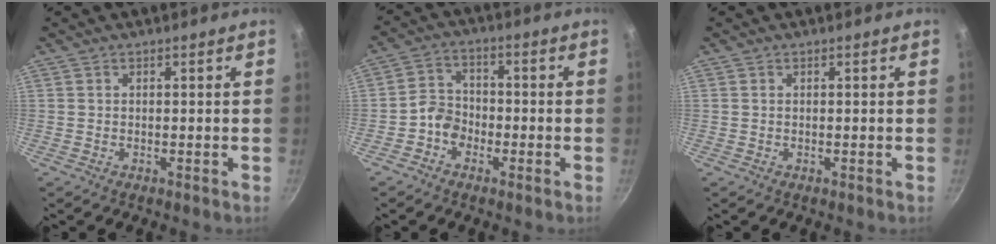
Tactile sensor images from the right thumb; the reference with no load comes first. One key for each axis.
{"total": 5.6, "fx": -2.3, "fy": 4.4, "fz": 2.6, "tx": -0.026, "ty": 0.025, "tz": -0.054}
{"total": 0.0}